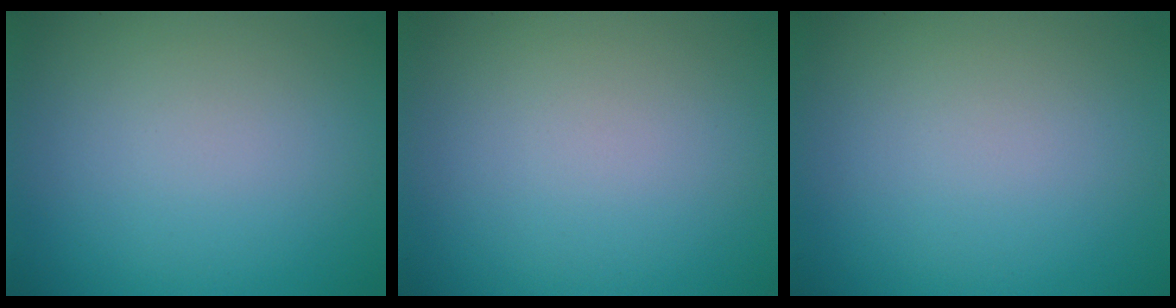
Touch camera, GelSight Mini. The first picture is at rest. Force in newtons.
{"total": 0.0}
{"total": 0.0}